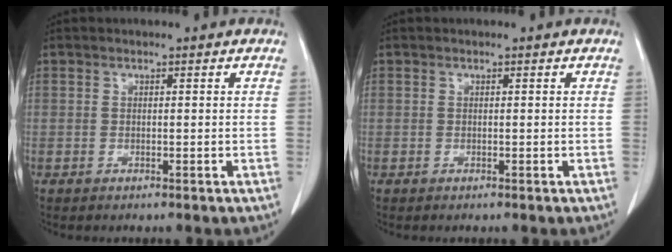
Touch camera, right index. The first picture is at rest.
{"total": 0.0}